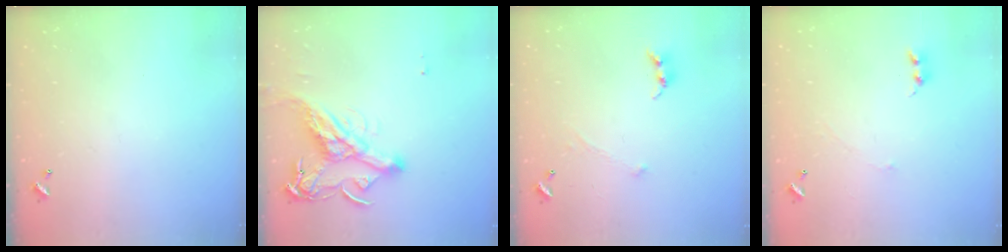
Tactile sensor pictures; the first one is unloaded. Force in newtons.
{"total": 10.7, "press": 10.6, "slide": 1.6}
{"total": 0.6, "press": 0.6, "slide": 0.3}
{"total": 1.1, "press": 0.9, "slide": 0.6}